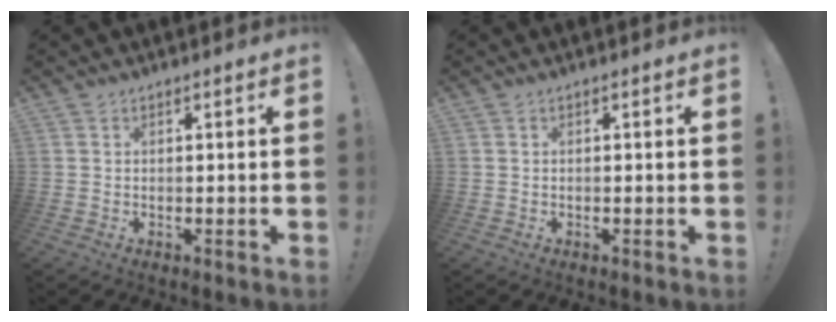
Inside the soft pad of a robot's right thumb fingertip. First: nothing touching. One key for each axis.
{"total": 0.0}